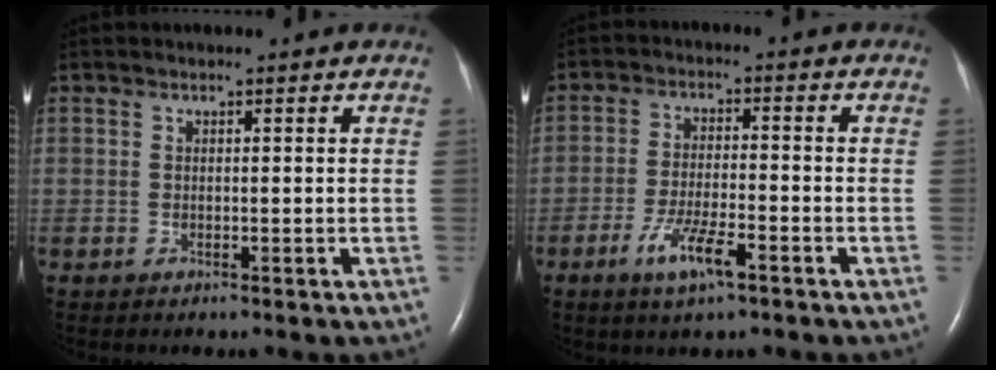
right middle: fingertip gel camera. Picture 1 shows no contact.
{"total": 6.2, "force": [-3.5, 1.0, 5.0], "torque": [-0.104, -0.007, -0.062]}